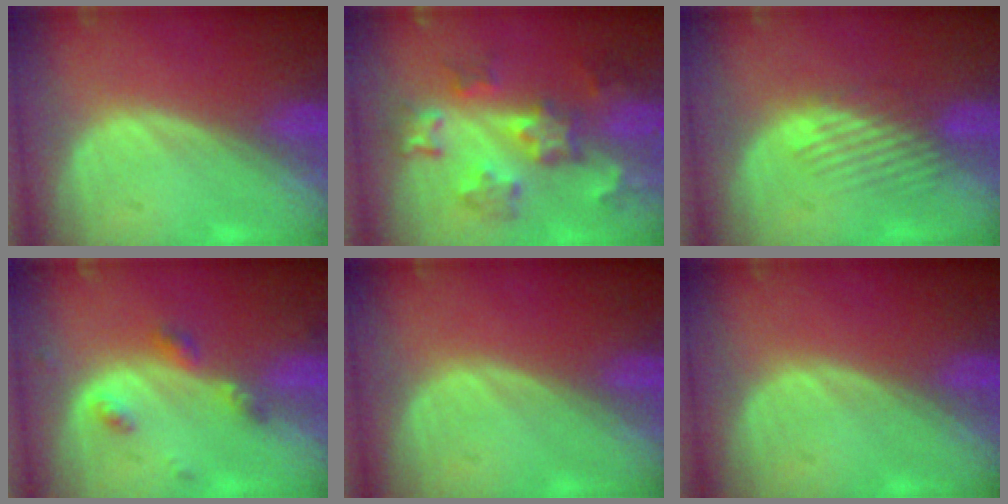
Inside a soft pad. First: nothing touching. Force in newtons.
{"total": 8.2, "press": 7.7, "slide": 2.6}
{"total": 4.1, "press": 3.6, "slide": 1.9}
{"total": 3.4, "press": 3.4, "slide": 0.7}
{"total": 0.0}
{"total": 0.0}